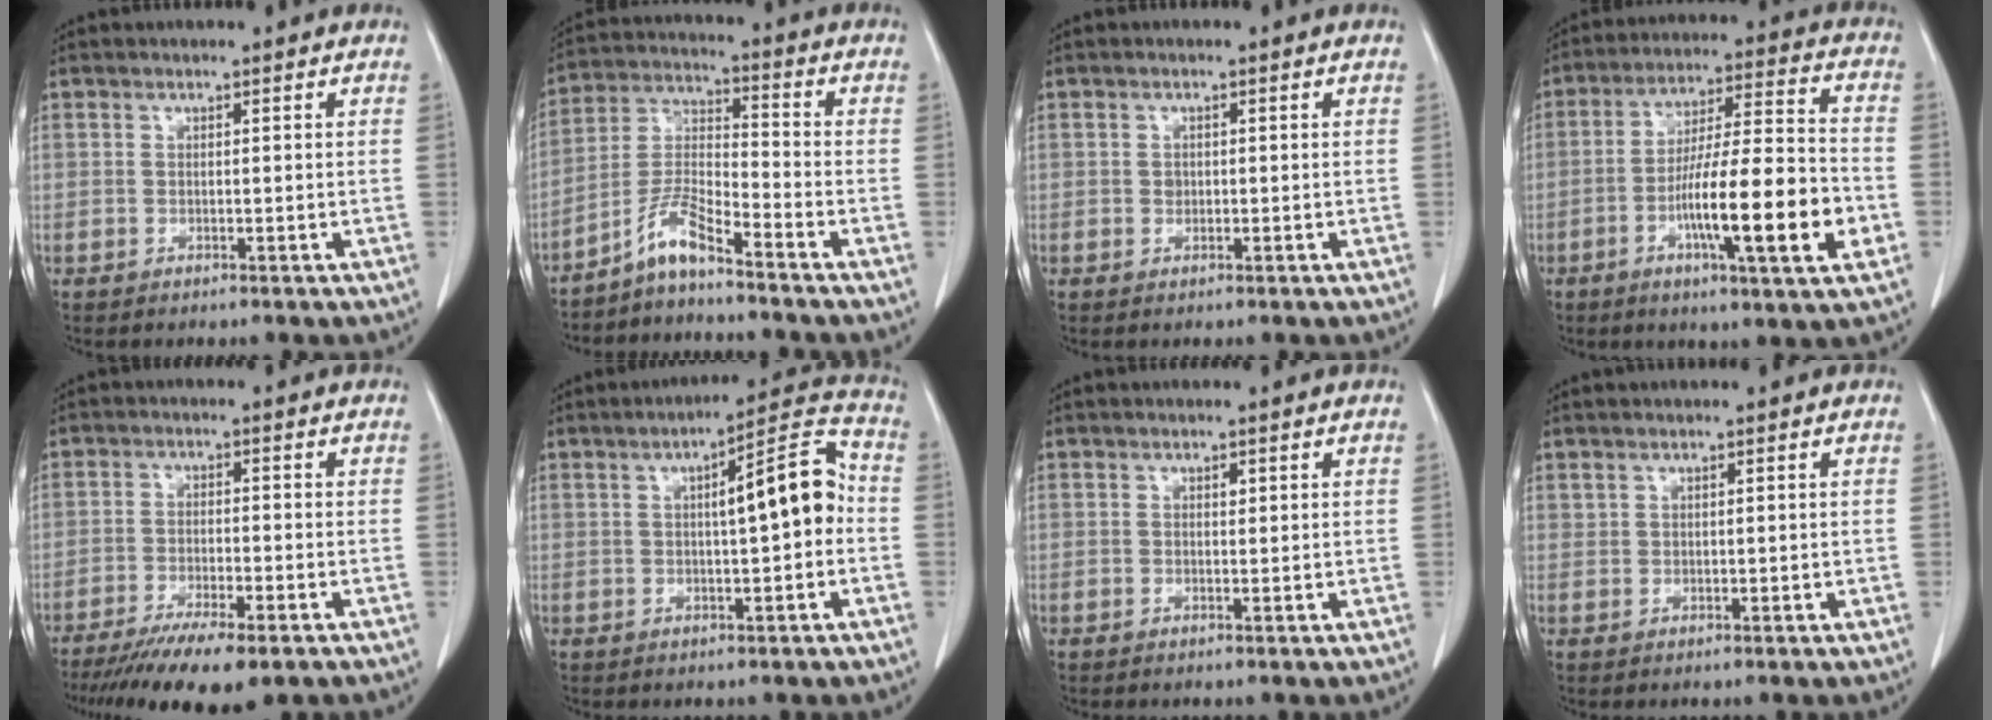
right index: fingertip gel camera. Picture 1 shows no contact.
{"total": 6.6, "force": [-5.3, 0.5, 3.9], "torque": [-0.091, -0.001, -0.106]}
{"total": 0.9, "force": [0.0, 0.8, 0.4], "torque": [-0.008, 0.001, 0.001]}
{"total": 17.0, "force": [-5.1, 1.4, 16.1], "torque": [-0.272, -0.005, -0.083]}
{"total": 11.4, "force": [-8.3, 1.7, 7.7], "torque": [-0.115, -0.023, -0.128]}
{"total": 9.6, "force": [0.3, 1.9, 9.4], "torque": [-0.131, 0.032, 0.004]}
{"total": 0.6, "force": [0.3, 0.4, 0.4], "torque": [-0.006, 0.000, 0.005]}
{"total": 0.7, "force": [0.5, 0.4, 0.2], "torque": [-0.001, -0.001, 0.012]}